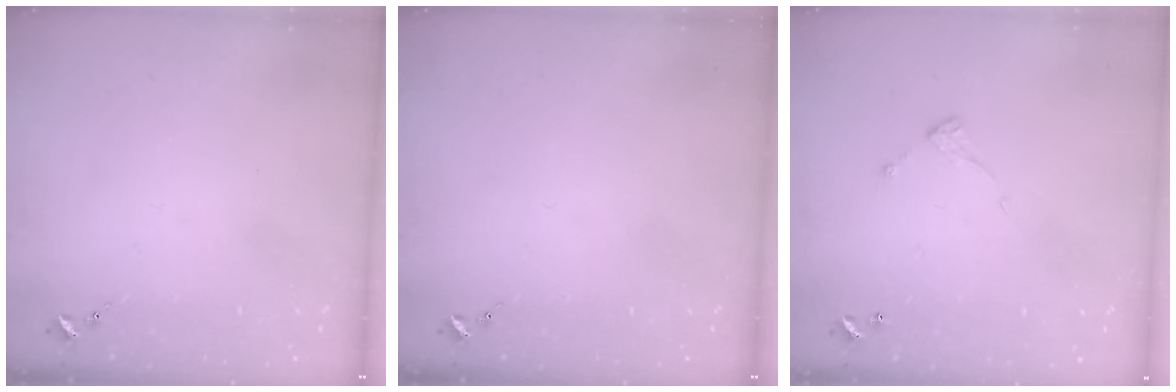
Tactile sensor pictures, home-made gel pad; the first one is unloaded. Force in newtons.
{"total": 0.0}
{"total": 5.3, "press": 5.3, "slide": 0.4}